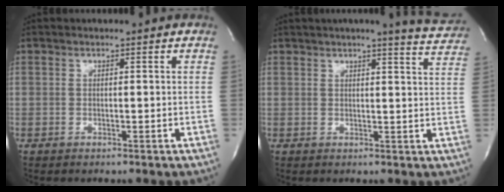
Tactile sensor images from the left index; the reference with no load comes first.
{"total": 8.7, "force": [8.0, 0.0, 3.5], "torque": [-0.037, -0.014, 0.075]}